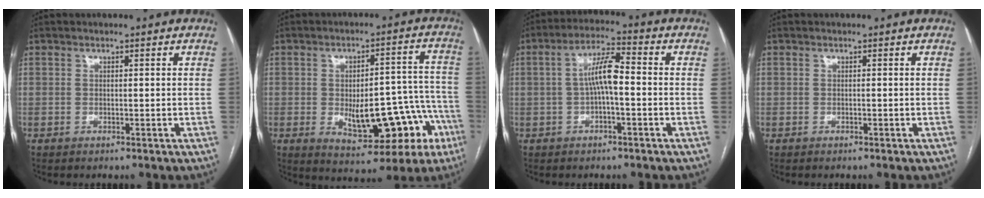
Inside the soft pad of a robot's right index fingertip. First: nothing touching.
{"total": 16.2, "force": [-5.4, 7.5, 13.3], "torque": [-0.146, 0.032, -0.053]}
{"total": 6.7, "force": [-0.3, 1.4, 6.5], "torque": [-0.123, 0.023, -0.007]}
{"total": 0.0}